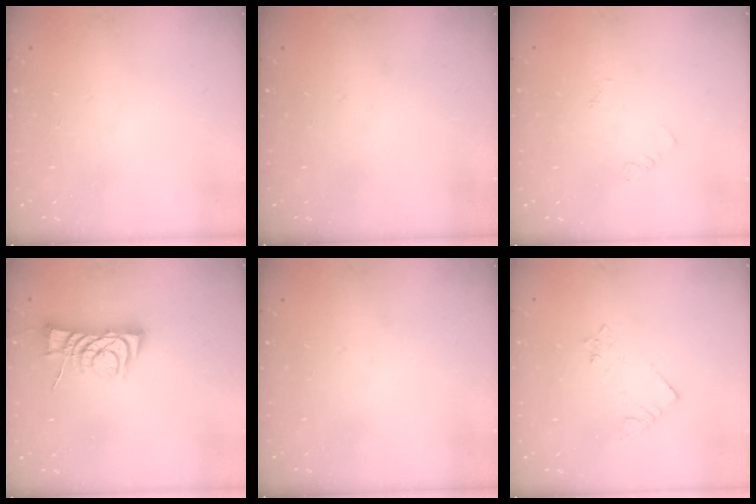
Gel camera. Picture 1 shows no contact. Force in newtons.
{"total": 0.0}
{"total": 2.5, "press": 2.5, "slide": 0.4}
{"total": 7.8, "press": 7.7, "slide": 0.6}
{"total": 0.0}
{"total": 2.1, "press": 2.1, "slide": 0.4}